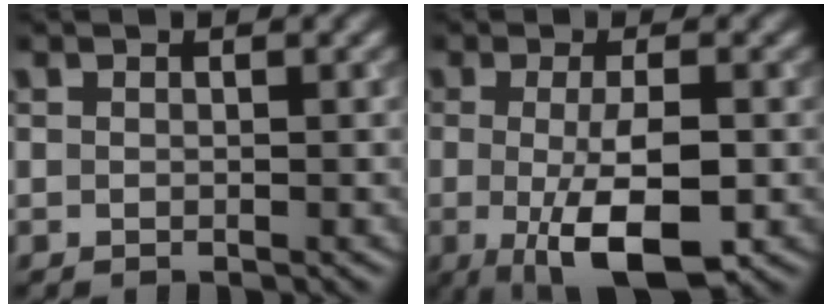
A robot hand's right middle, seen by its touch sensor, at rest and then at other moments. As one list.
[{"total": 6.9, "force": [-1.5, 1.8, 6.5], "torque": [-0.105, -0.013, -0.022]}]